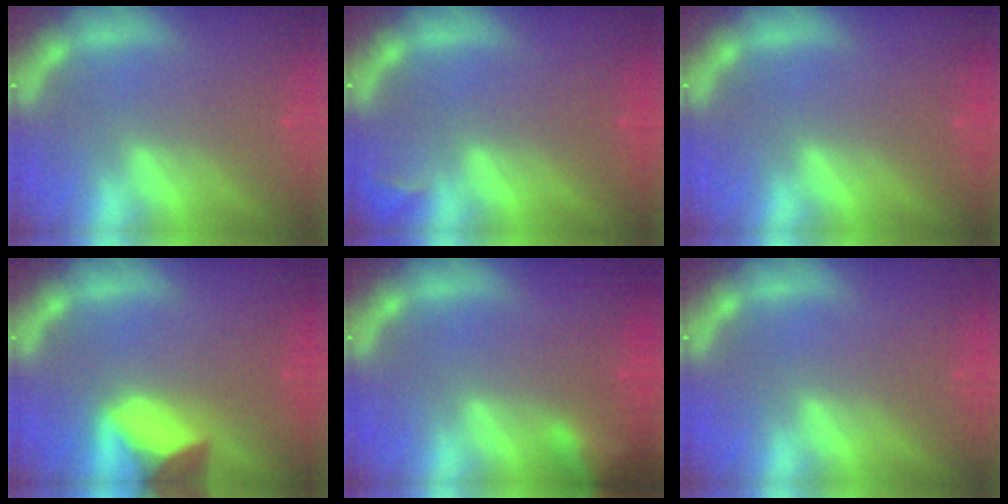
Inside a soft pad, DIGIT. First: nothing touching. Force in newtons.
{"total": 0.9}
{"total": 0.0}
{"total": 7.5}
{"total": 3.5}
{"total": 0.0}